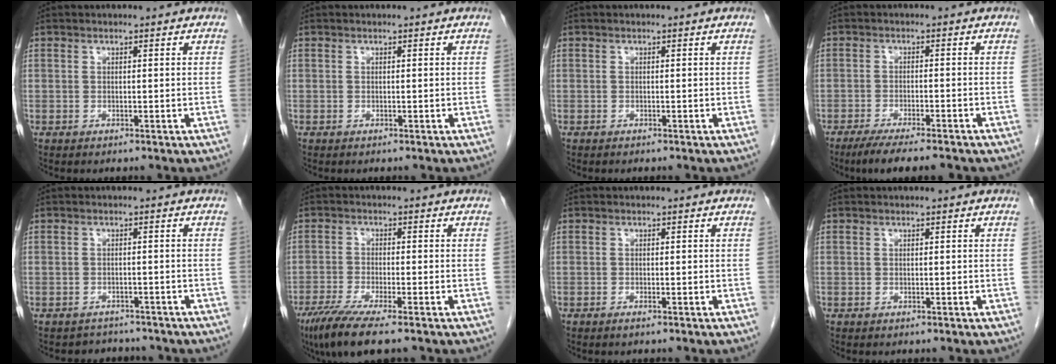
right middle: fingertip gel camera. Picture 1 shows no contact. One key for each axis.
{"total": 0.0}
{"total": 0.0}
{"total": 10.1, "fx": -8.3, "fy": 1.4, "fz": 5.6, "tx": -0.079, "ty": -0.017, "tz": -0.122}
{"total": 4.1, "fx": -3.7, "fy": 1.8, "fz": 0.0, "tx": -0.004, "ty": 0.009, "tz": -0.045}
{"total": 7.7, "fx": -5.5, "fy": 0.3, "fz": 5.4, "tx": -0.097, "ty": -0.021, "tz": -0.094}
{"total": 0.8, "fx": -0.6, "fy": -0.1, "fz": 0.6, "tx": -0.013, "ty": 0.000, "tz": -0.010}
{"total": 0.0}